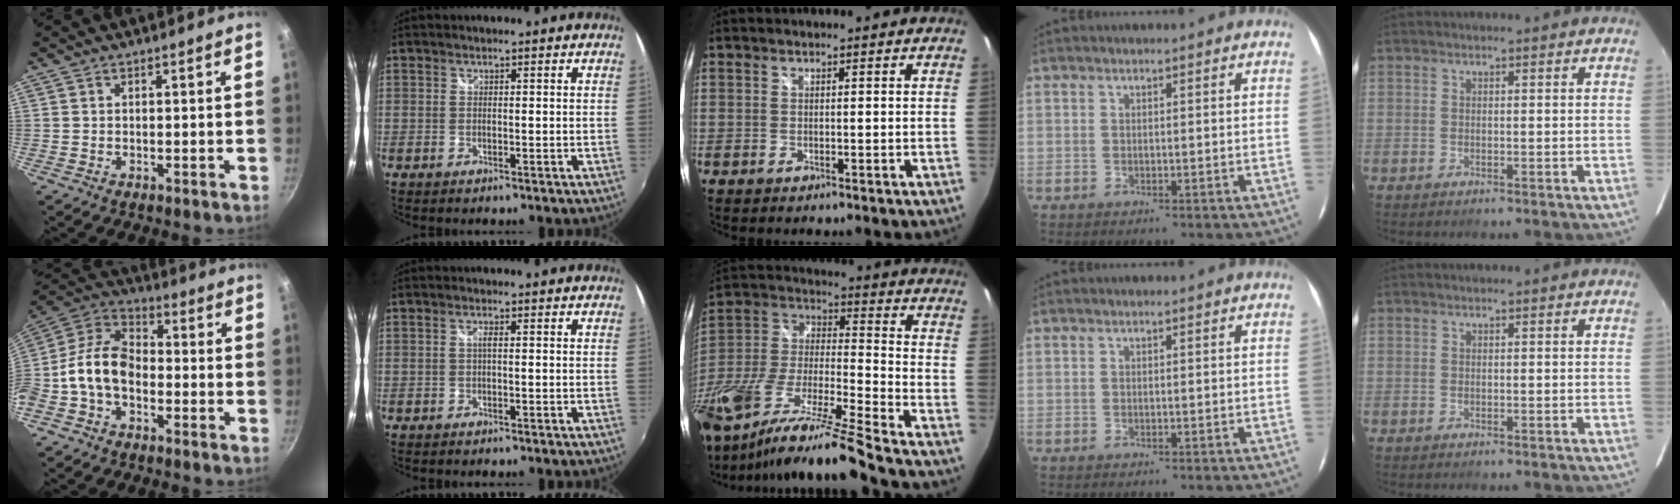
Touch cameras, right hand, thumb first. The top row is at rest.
{"thumb": {"total": 12.1, "force": [-2.8, 7.9, 8.7], "torque": [-0.150, 0.054, -0.074]}, "index": {"total": 1.0, "force": [-0.1, 0.0, 1.0], "torque": [-0.018, 0.004, -0.004]}, "middle": {"total": 23.4, "force": [-17.2, 0.7, 15.8], "torque": [-0.274, -0.050, -0.319]}}